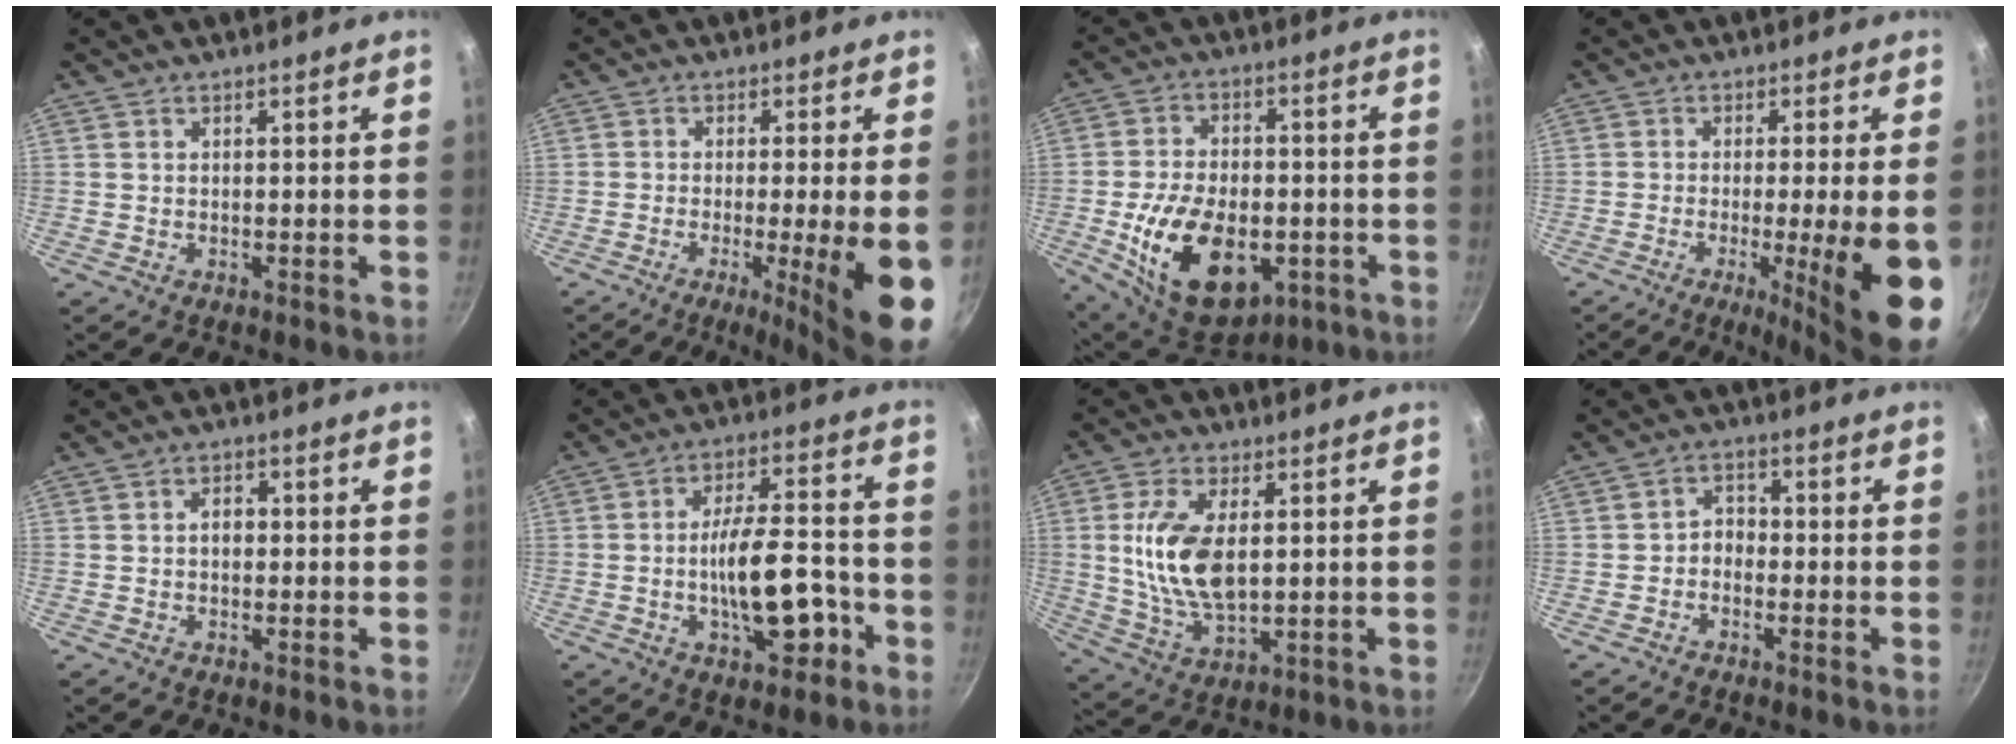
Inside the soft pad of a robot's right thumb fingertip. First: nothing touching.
{"total": 12.4, "force": [-3.3, 1.0, 11.9], "torque": [-0.168, -0.005, -0.046]}
{"total": 19.8, "force": [-5.2, 12.1, 14.8], "torque": [-0.231, 0.012, -0.070]}
{"total": 14.2, "force": [-3.8, 1.4, 13.6], "torque": [-0.189, -0.003, -0.049]}
{"total": 2.4, "force": [-0.1, 1.7, 1.6], "torque": [-0.014, 0.008, -0.003]}
{"total": 13.7, "force": [-4.4, 5.9, 11.6], "torque": [-0.156, 0.041, -0.063]}
{"total": 13.2, "force": [1.8, 6.8, 11.2], "torque": [-0.212, -0.008, 0.039]}
{"total": 3.0, "force": [-1.3, 2.3, 1.4], "torque": [-0.009, 0.021, -0.030]}